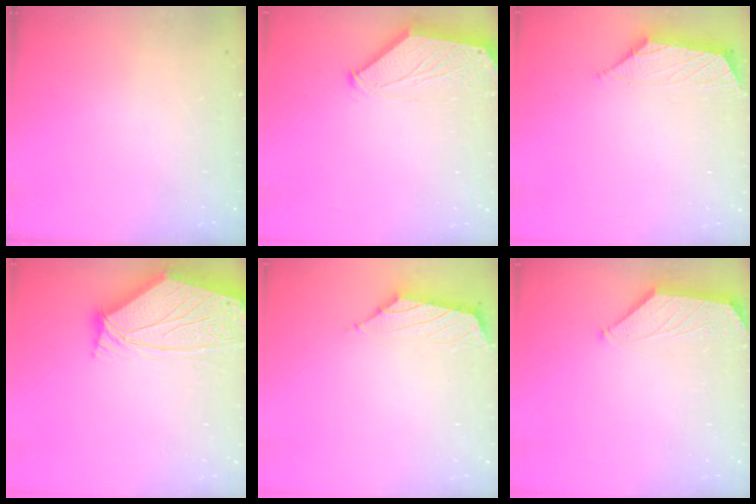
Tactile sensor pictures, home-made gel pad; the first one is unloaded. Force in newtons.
{"total": 0.0}
{"total": 1.1, "press": 0.9, "slide": 0.5}
{"total": 5.2, "press": 5.2, "slide": 0.7}
{"total": 1.4, "press": 1.3, "slide": 0.6}
{"total": 0.9, "press": 0.9, "slide": 0.2}